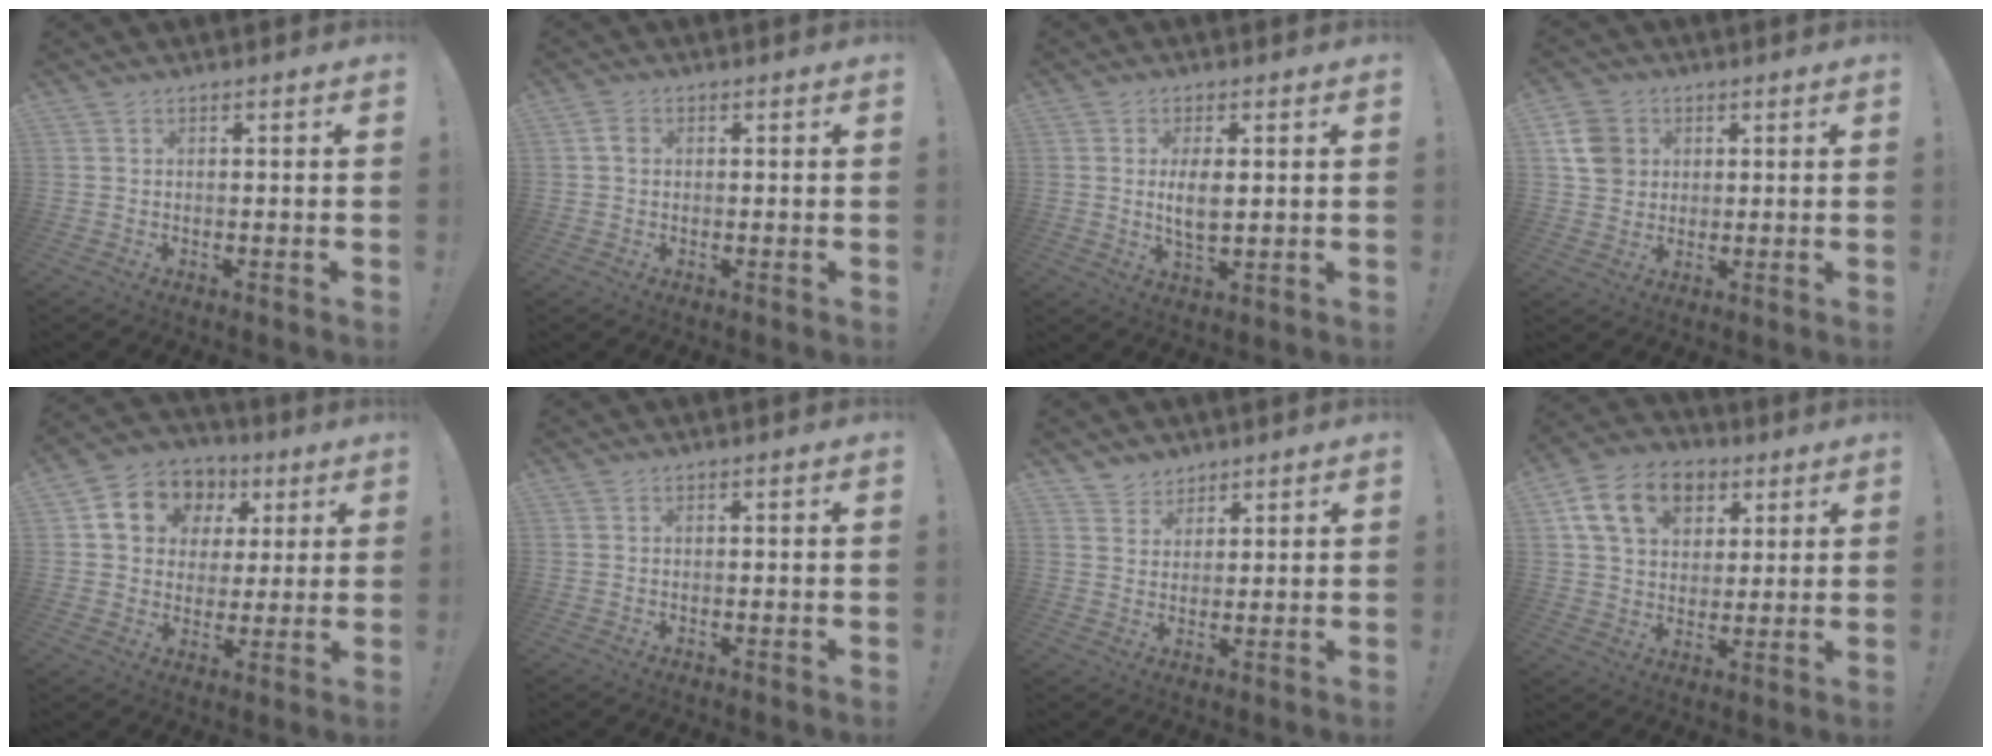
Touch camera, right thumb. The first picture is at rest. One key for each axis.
{"total": 2.1, "fx": 0.1, "fy": 1.7, "fz": 1.3, "tx": -0.018, "ty": 0.003, "tz": 0.002}
{"total": 5.7, "fx": 0.7, "fy": 2.5, "fz": 5.1, "tx": -0.089, "ty": -0.011, "tz": 0.005}
{"total": 8.9, "fx": 2.7, "fy": 7.7, "fz": 3.5, "tx": -0.051, "ty": -0.004, "tz": 0.056}
{"total": 12.4, "fx": 4.9, "fy": 10.2, "fz": 5.1, "tx": -0.070, "ty": -0.018, "tz": 0.097}
{"total": 0.0}
{"total": 4.7, "fx": 3.7, "fy": 2.8, "fz": -0.1, "tx": 0.006, "ty": -0.031, "tz": 0.071}
{"total": 16.0, "fx": 7.2, "fy": 11.2, "fz": 8.9, "tx": -0.134, "ty": -0.023, "tz": 0.136}